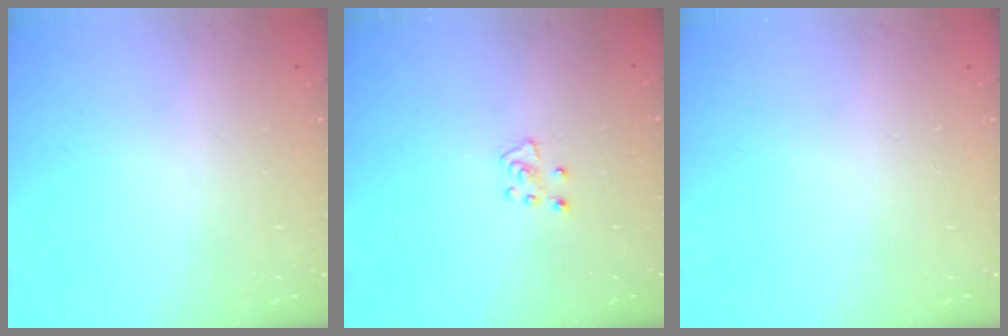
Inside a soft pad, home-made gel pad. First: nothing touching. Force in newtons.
{"total": 5.0, "press": 5.0, "slide": 0.5}
{"total": 0.0}